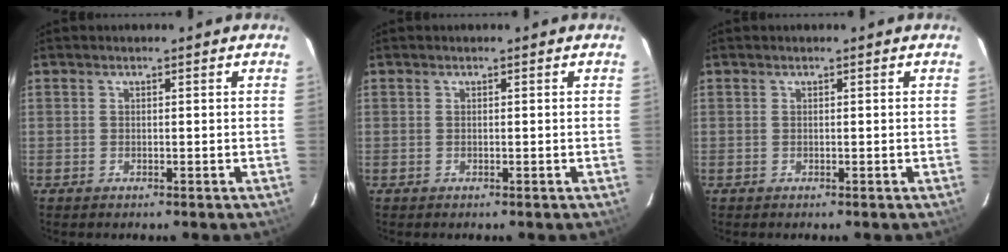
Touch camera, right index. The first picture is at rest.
{"total": 0.0}
{"total": 0.0}